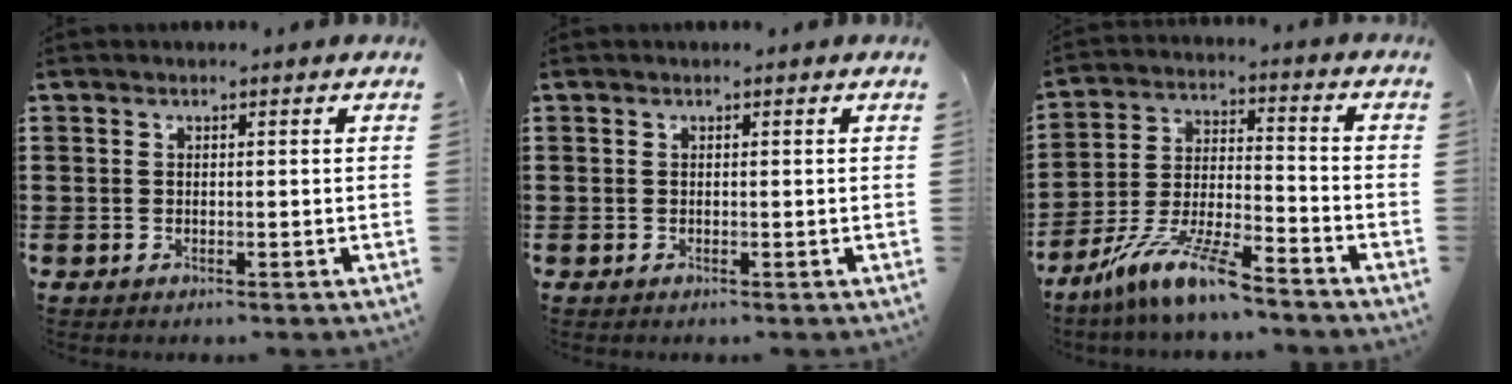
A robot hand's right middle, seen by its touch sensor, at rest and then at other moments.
{"total": 0.0}
{"total": 9.9, "force": [-8.3, 0.2, 5.4], "torque": [-0.113, 0.004, -0.167]}